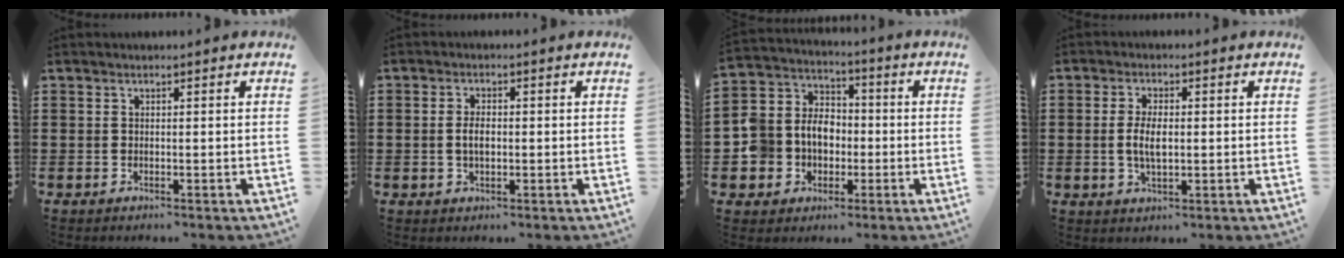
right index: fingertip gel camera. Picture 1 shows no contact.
{"total": 2.6, "force": [-0.2, 1.2, 2.3], "torque": [-0.043, 0.004, -0.005]}
{"total": 7.5, "force": [-1.1, 7.1, 2.0], "torque": [-0.091, 0.000, -0.023]}
{"total": 4.3, "force": [-0.1, 1.8, 4.0], "torque": [-0.088, 0.000, -0.008]}